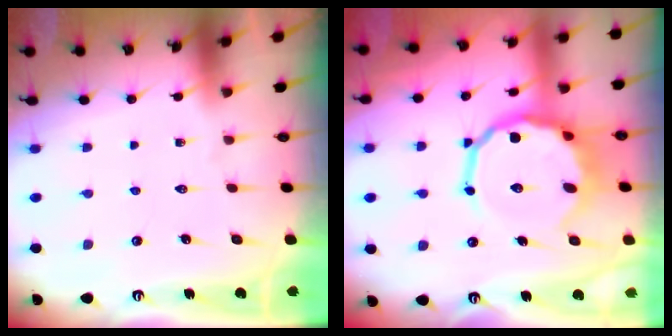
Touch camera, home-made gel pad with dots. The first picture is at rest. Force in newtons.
{"total": 13.5, "press": 13.0, "slide": 3.8}